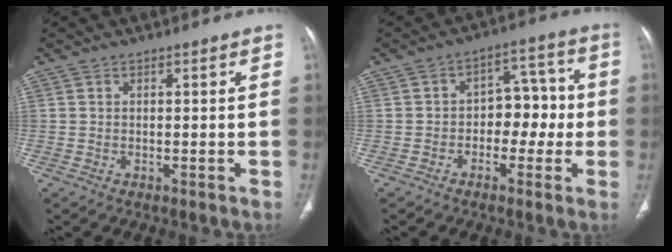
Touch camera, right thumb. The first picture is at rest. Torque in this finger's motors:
{"motor_torque": [-0.65, 0.16, -0.02, 0.26, -0.03]}